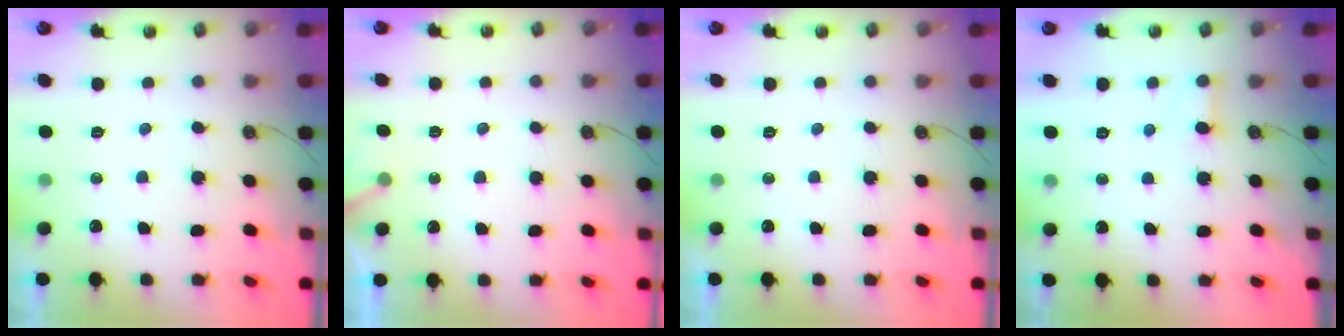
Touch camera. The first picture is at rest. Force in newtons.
{"total": 1.9, "press": 1.9, "slide": 0.1}
{"total": 0.0}
{"total": 2.4, "press": 2.4, "slide": 0.1}